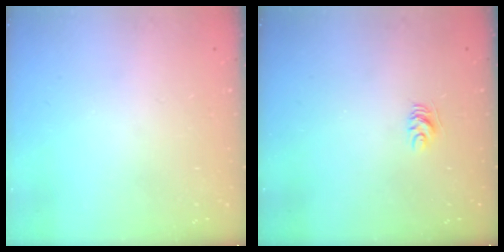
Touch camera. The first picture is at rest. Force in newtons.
{"total": 3.8, "press": 3.8, "slide": 0.4}